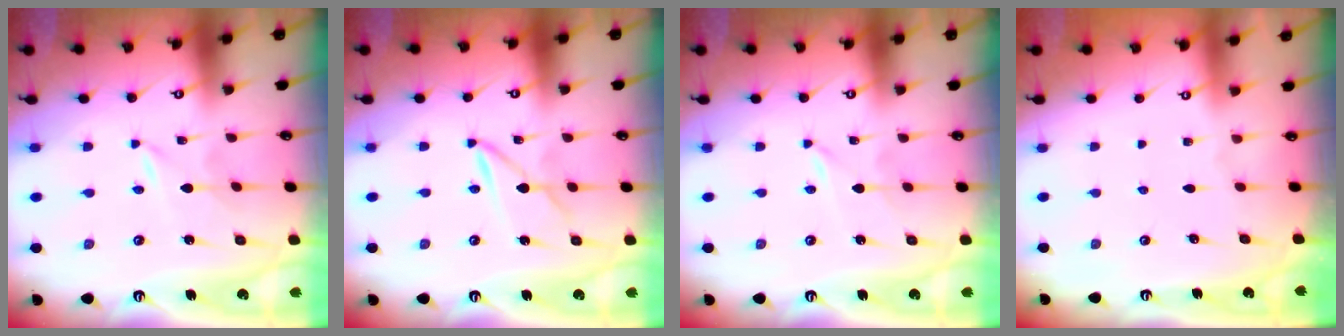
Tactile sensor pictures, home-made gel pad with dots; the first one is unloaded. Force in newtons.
{"total": 2.5, "press": 2.5, "slide": 0.3}
{"total": 0.0}
{"total": 0.0}